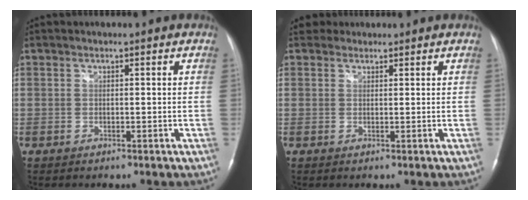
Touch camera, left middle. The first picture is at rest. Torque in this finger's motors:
{"motor_torque": [-0.09, 0.12, -0.12, -0.01]}